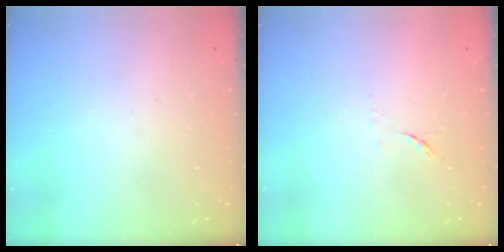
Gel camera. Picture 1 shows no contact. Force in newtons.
{"total": 6.2, "press": 6.1, "slide": 0.9}